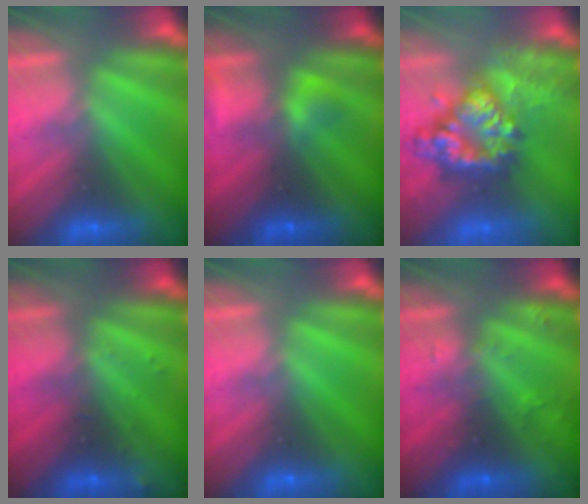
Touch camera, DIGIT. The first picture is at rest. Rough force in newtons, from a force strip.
{"total": 2.3}
{"total": 8.0}
{"total": 2.9}
{"total": 0.0}
{"total": 2.4}